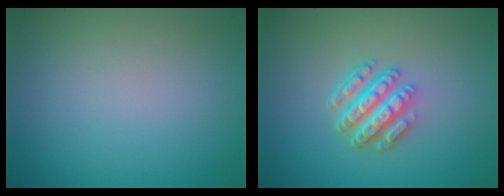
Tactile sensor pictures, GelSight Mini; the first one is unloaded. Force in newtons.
{"total": 4.7, "press": 3.5, "slide": 3.1}